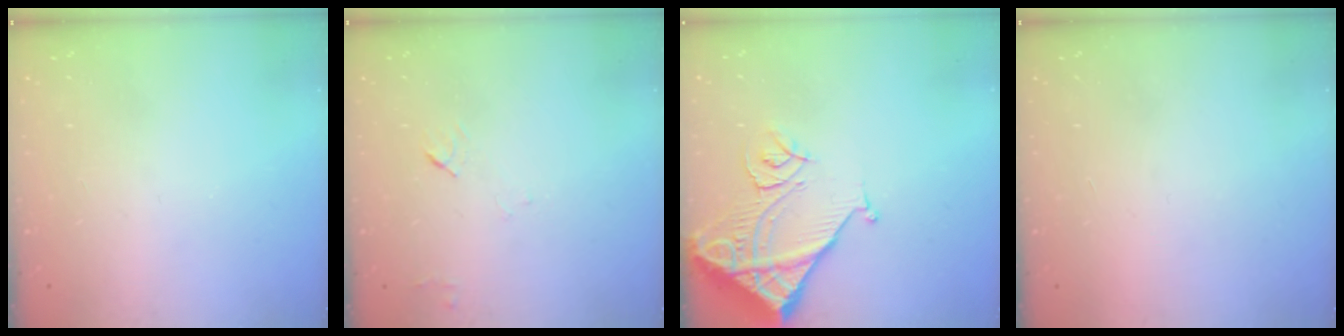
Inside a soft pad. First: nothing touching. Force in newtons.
{"total": 4.6, "press": 4.5, "slide": 0.6}
{"total": 12.1, "press": 12.0, "slide": 1.6}
{"total": 1.5, "press": 1.5, "slide": 0.1}